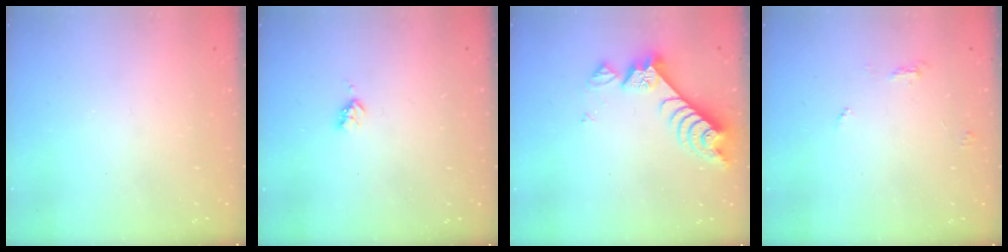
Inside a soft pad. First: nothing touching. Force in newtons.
{"total": 2.9, "press": 2.9, "slide": 0.5}
{"total": 8.5, "press": 8.4, "slide": 0.8}
{"total": 5.6, "press": 5.6, "slide": 0.4}